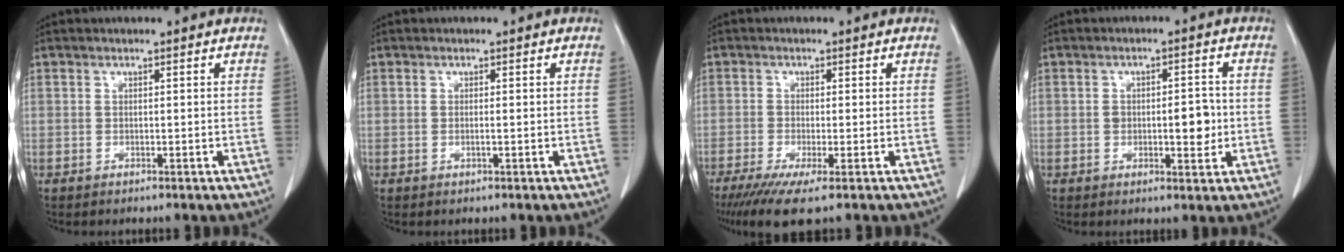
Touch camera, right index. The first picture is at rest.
{"total": 0.6, "force": [-0.2, -0.1, 0.5], "torque": [-0.010, 0.000, -0.003]}
{"total": 5.9, "force": [-3.8, 0.3, 4.5], "torque": [-0.075, -0.016, -0.067]}
{"total": 5.2, "force": [-0.5, 2.1, 4.7], "torque": [-0.069, 0.001, -0.003]}